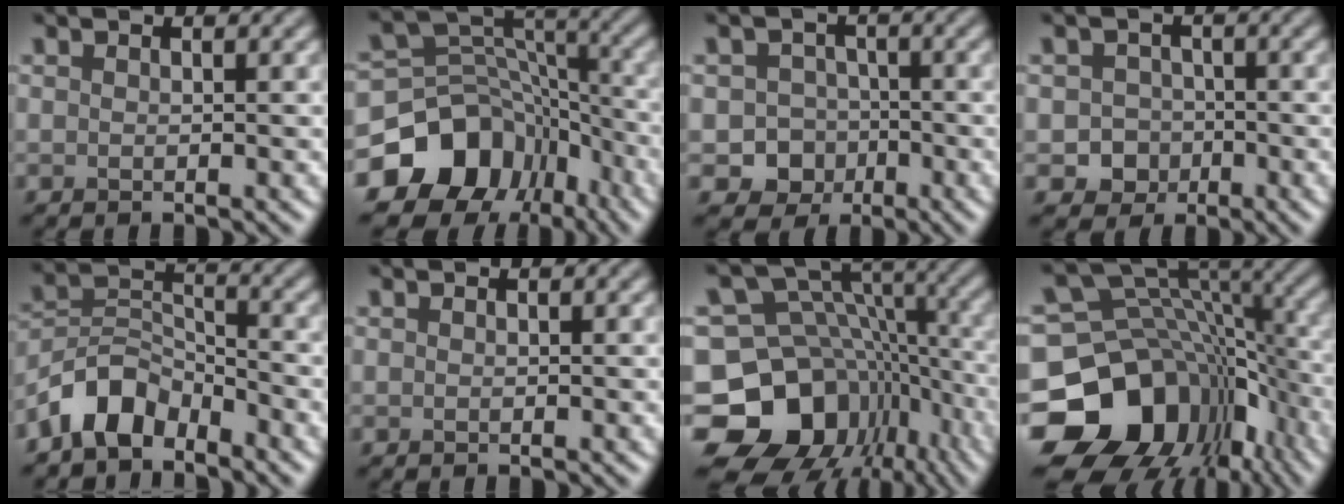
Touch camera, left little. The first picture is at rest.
{"total": 13.8, "force": [-7.7, 10.5, 4.5], "torque": [-0.103, 0.001, -0.115]}
{"total": 4.6, "force": [-1.9, 4.1, 1.1], "torque": [0.015, -0.001, -0.042]}
{"total": 2.8, "force": [-0.9, 2.5, 0.7], "torque": [0.003, 0.003, -0.018]}
{"total": 5.0, "force": [-3.8, 2.5, 2.1], "torque": [-0.033, 0.009, -0.085]}
{"total": 0.0}
{"total": 14.1, "force": [-4.7, 11.2, 7.3], "torque": [-0.151, -0.002, -0.081]}
{"total": 15.3, "force": [-5.7, 11.9, 7.8], "torque": [-0.155, -0.013, -0.083]}